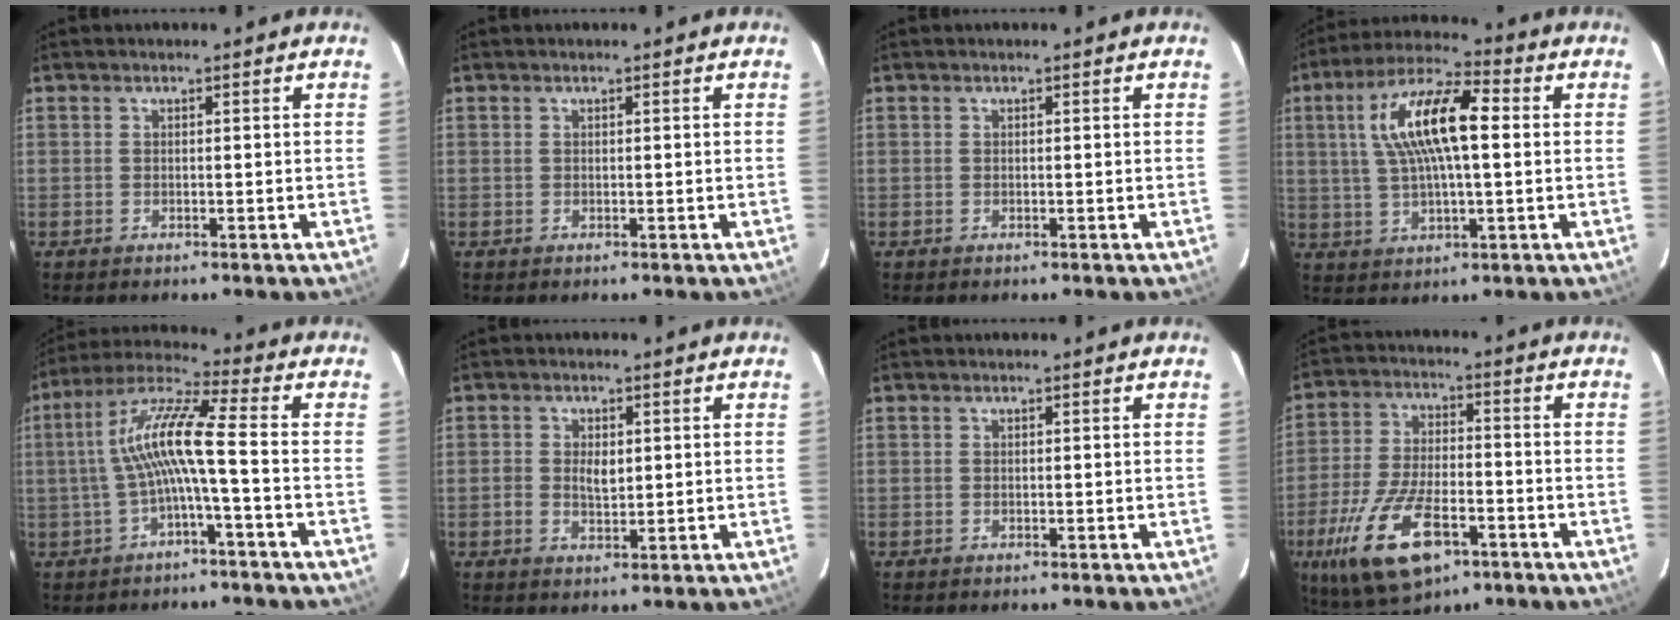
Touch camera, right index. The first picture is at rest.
{"total": 0.0}
{"total": 0.0}
{"total": 14.0, "force": [2.4, 4.3, 13.1], "torque": [-0.248, 0.023, 0.041]}
{"total": 10.1, "force": [-1.8, -0.1, 10.0], "torque": [-0.211, 0.019, -0.032]}
{"total": 3.2, "force": [0.2, 1.9, 2.5], "torque": [-0.047, 0.001, 0.003]}
{"total": 0.0}
{"total": 16.5, "force": [-8.1, 7.0, 12.6], "torque": [-0.269, -0.032, -0.144]}